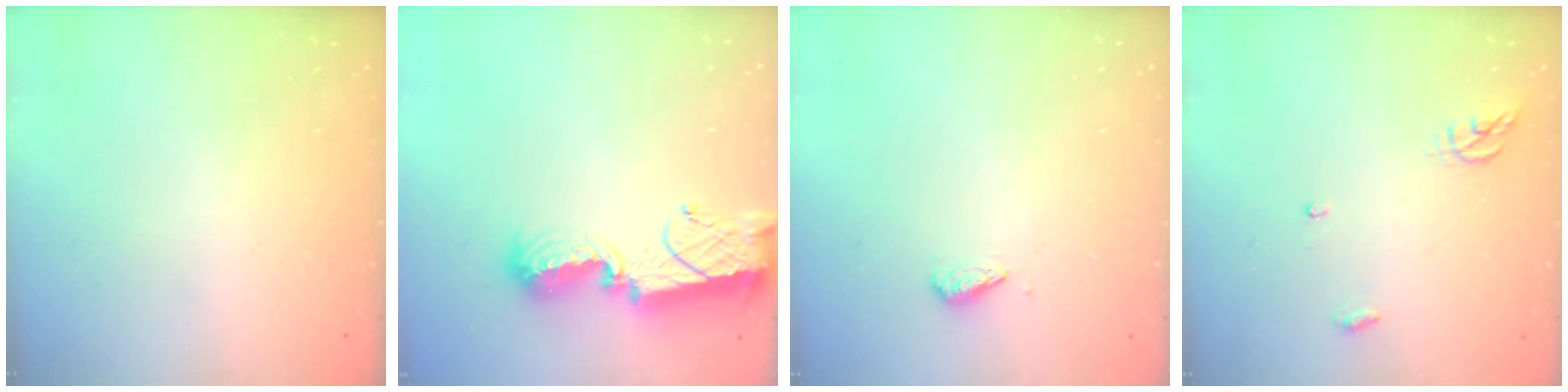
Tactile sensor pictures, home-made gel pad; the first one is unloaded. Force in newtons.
{"total": 12.3, "press": 12.3, "slide": 0.8}
{"total": 2.7, "press": 2.7, "slide": 0.6}
{"total": 4.0, "press": 3.9, "slide": 0.4}